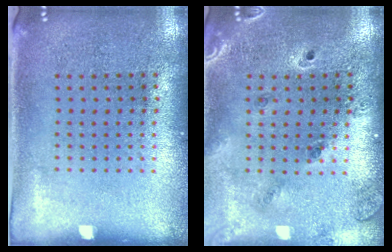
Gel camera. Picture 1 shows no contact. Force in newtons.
{"total": 1.3, "press": 1.3, "slide": 0.5}